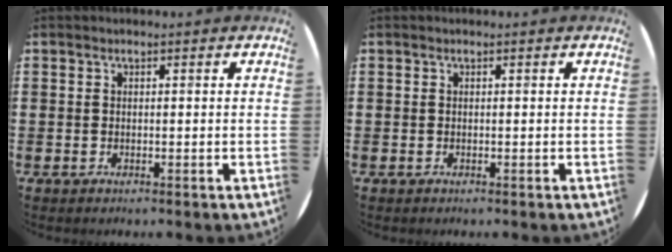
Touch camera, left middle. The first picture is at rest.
{"total": 0.0}